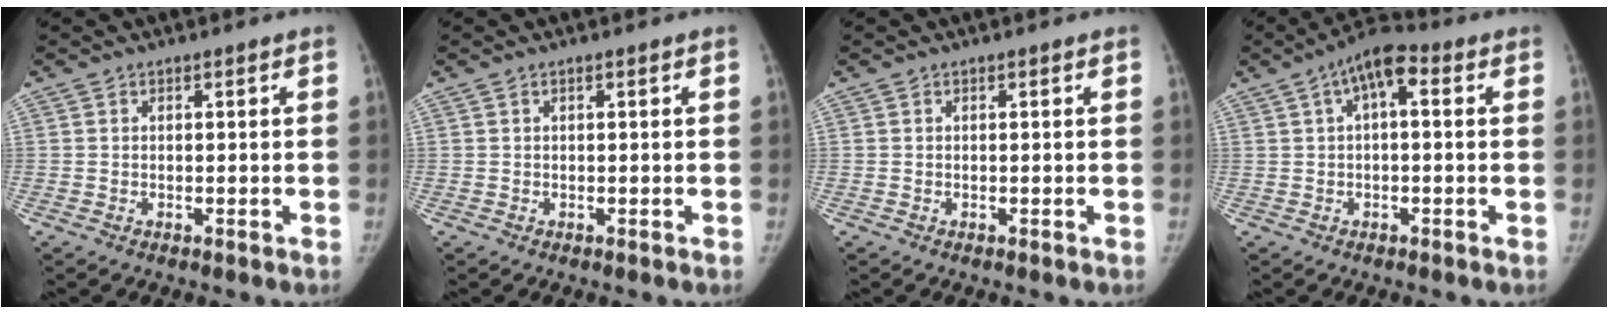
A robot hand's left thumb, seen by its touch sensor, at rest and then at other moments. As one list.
[{"total": 0.0}, {"total": 0.0}, {"total": 7.5, "force": [2.2, 3.3, 6.4], "torque": [-0.100, 0.026, 0.026]}]